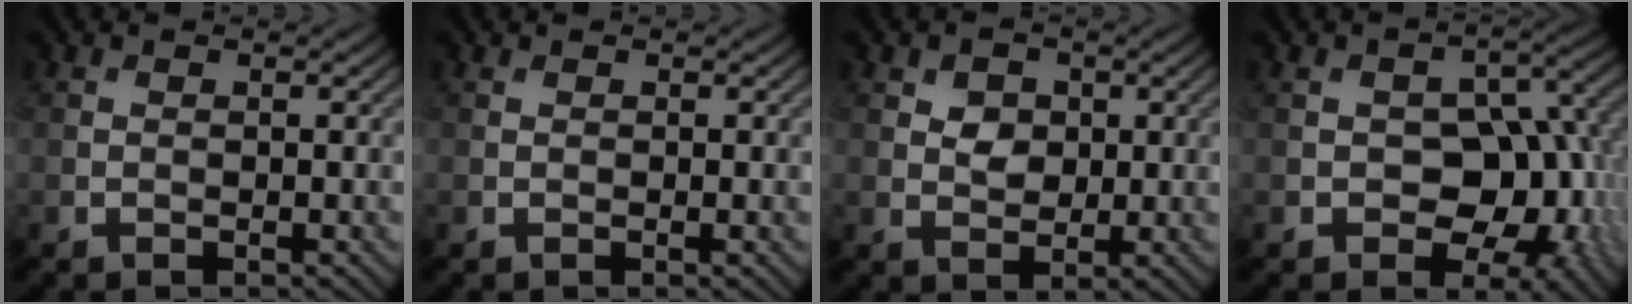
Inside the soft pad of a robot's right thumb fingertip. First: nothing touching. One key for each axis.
{"total": 0.0}
{"total": 3.1, "fx": 1.1, "fy": 2.5, "fz": 1.6, "tx": -0.027, "ty": -0.003, "tz": 0.007}
{"total": 9.2, "fx": -2.1, "fy": 6.0, "fz": 6.7, "tx": -0.084, "ty": -0.010, "tz": -0.038}